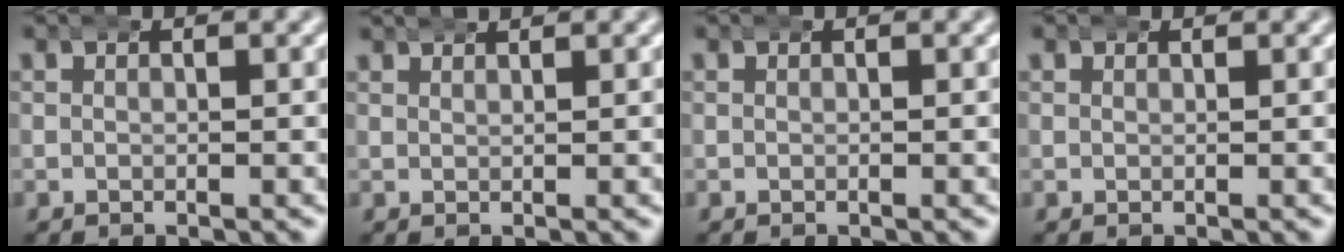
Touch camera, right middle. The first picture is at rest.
{"total": 2.0, "force": [2.0, 0.1, 0.4], "torque": [-0.003, 0.004, 0.031]}
{"total": 0.0}
{"total": 0.7, "force": [0.6, 0.4, 0.0], "torque": [-0.005, -0.002, 0.011]}